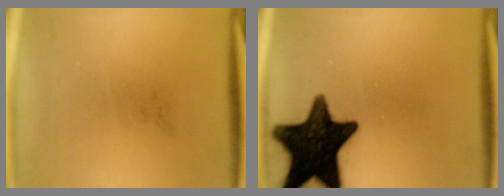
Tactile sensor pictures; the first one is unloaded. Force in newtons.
{"total": 17.8}